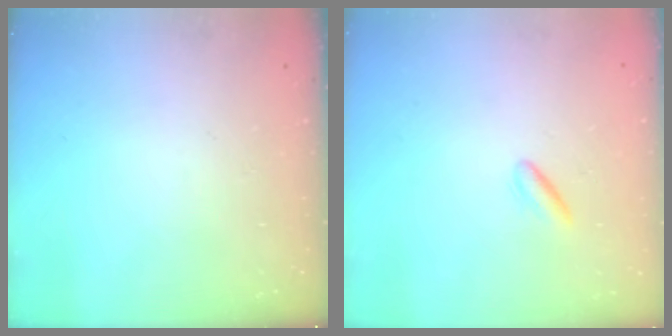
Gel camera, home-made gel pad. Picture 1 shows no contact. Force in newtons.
{"total": 2.2, "press": 2.0, "slide": 0.9}